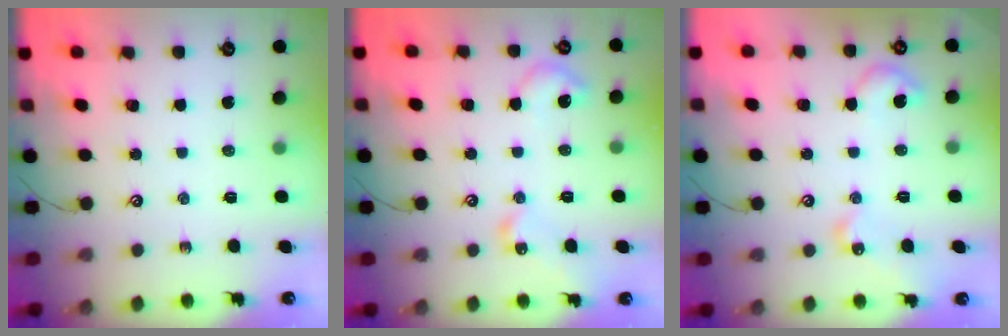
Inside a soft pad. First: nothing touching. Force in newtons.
{"total": 9.6, "press": 9.6, "slide": 0.9}
{"total": 8.5, "press": 8.5, "slide": 0.4}